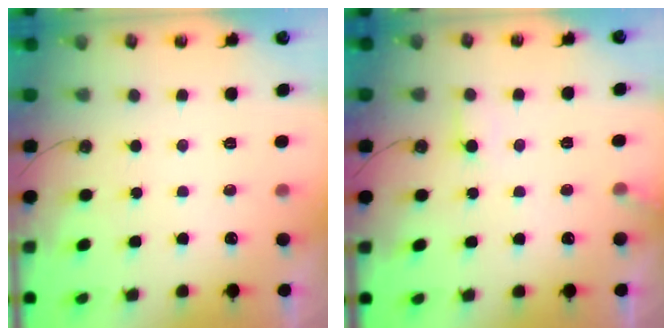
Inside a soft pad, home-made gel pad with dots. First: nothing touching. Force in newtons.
{"total": 6.4, "press": 6.4, "slide": 0.6}